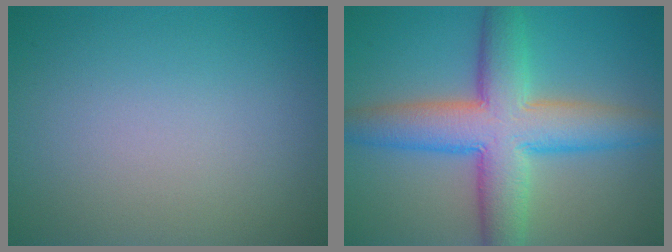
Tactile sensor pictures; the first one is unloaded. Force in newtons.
{"total": 9.2, "press": 9.2, "slide": 0.3}